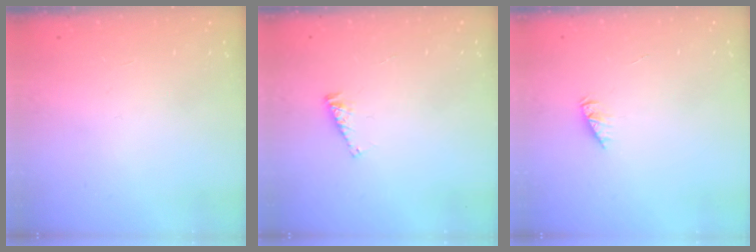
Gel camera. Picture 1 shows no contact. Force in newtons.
{"total": 2.6, "press": 2.6, "slide": 0.3}
{"total": 2.3, "press": 2.3, "slide": 0.3}